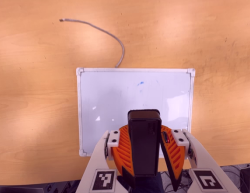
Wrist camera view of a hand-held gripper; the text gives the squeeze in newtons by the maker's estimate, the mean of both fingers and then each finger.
{"total": 10.4, "left": 9.6, "right": 11.2}